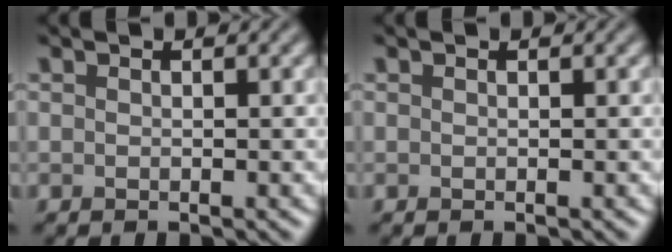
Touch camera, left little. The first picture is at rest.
{"total": 0.0}